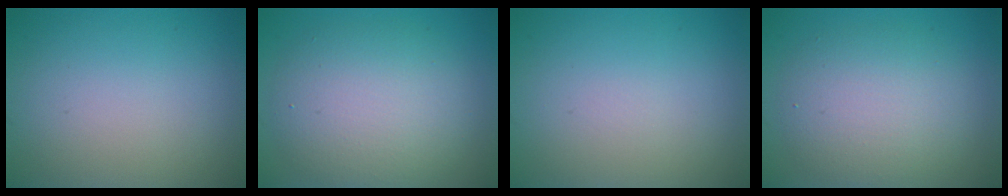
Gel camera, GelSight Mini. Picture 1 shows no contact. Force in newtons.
{"total": 6.7, "press": 6.7, "slide": 0.3}
{"total": 0.0}
{"total": 5.2, "press": 5.2, "slide": 0.4}